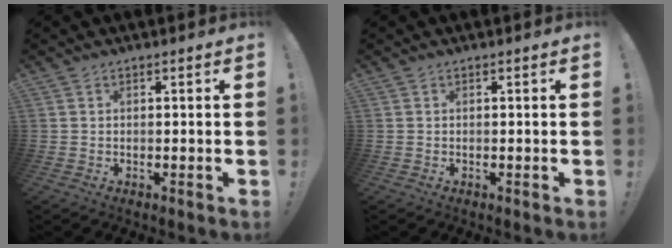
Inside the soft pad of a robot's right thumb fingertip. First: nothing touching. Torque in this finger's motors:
{"motor_torque": [0.00, 0.00, -0.02, 0.02, 0.00]}